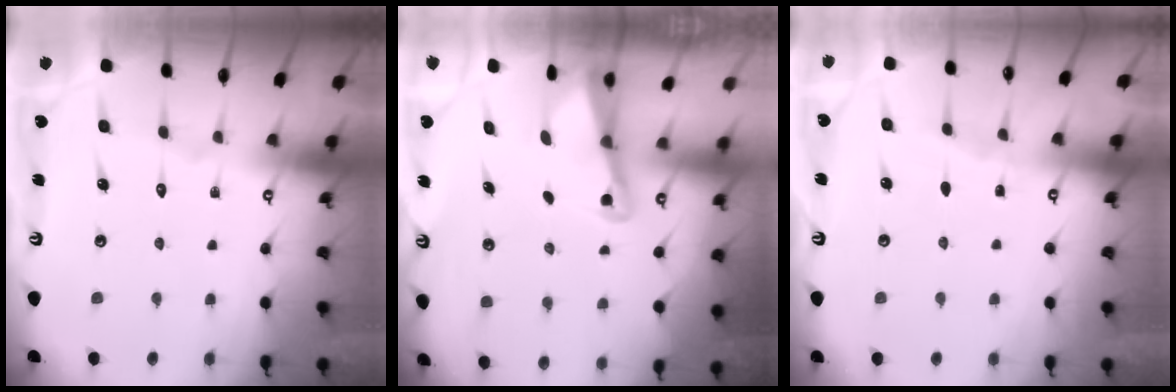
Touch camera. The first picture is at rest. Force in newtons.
{"total": 2.2, "press": 2.2, "slide": 0.3}
{"total": 2.7, "press": 2.7, "slide": 0.4}